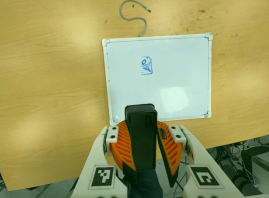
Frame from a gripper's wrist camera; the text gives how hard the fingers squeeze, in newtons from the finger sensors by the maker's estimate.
{"total": 11.1, "left": 11.0, "right": 11.3}